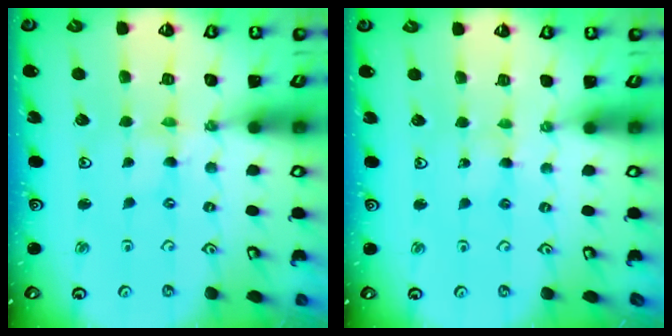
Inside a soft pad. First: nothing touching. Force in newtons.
{"total": 3.0, "press": 3.0, "slide": 0.4}